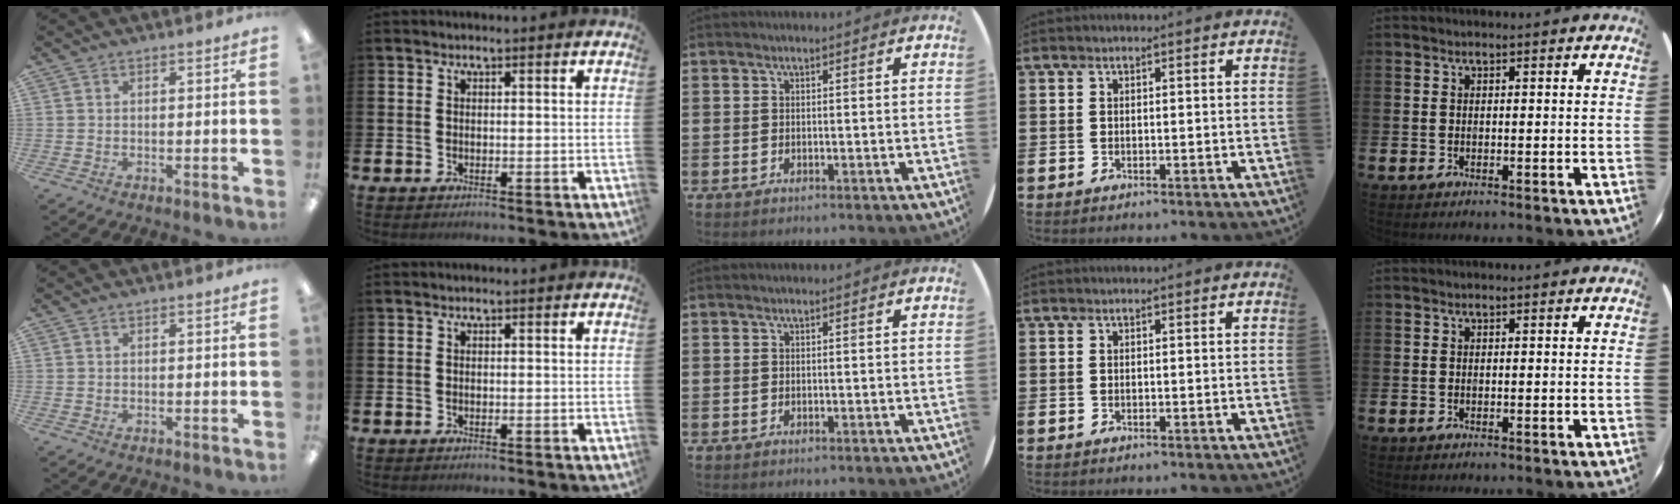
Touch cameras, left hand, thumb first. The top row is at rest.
{}